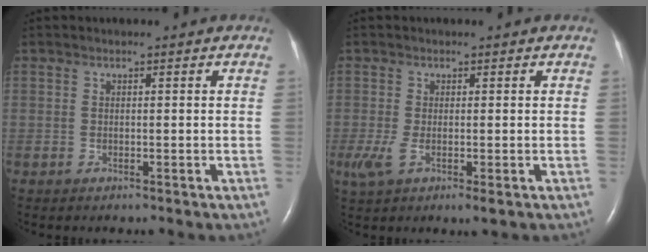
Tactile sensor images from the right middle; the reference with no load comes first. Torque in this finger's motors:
{"motor_torque": [0.59, -0.23, 0.09, 0.06]}